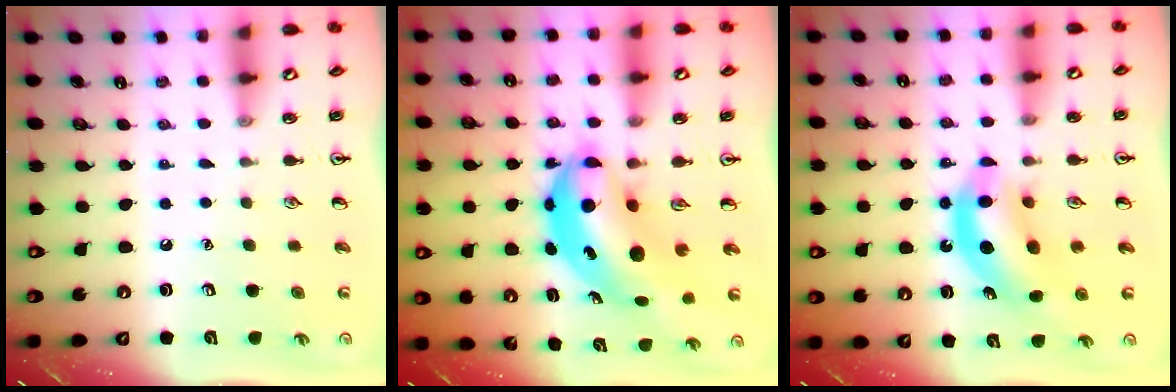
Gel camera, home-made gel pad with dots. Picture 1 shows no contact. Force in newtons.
{"total": 9.3, "press": 9.0, "slide": 2.4}
{"total": 10.1, "press": 9.7, "slide": 3.0}